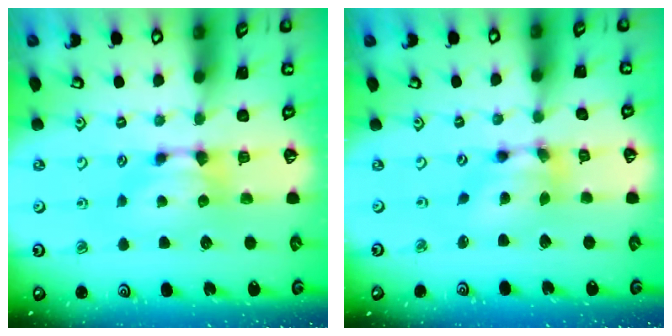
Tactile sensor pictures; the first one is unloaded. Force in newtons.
{"total": 5.3, "press": 4.9, "slide": 2.1}